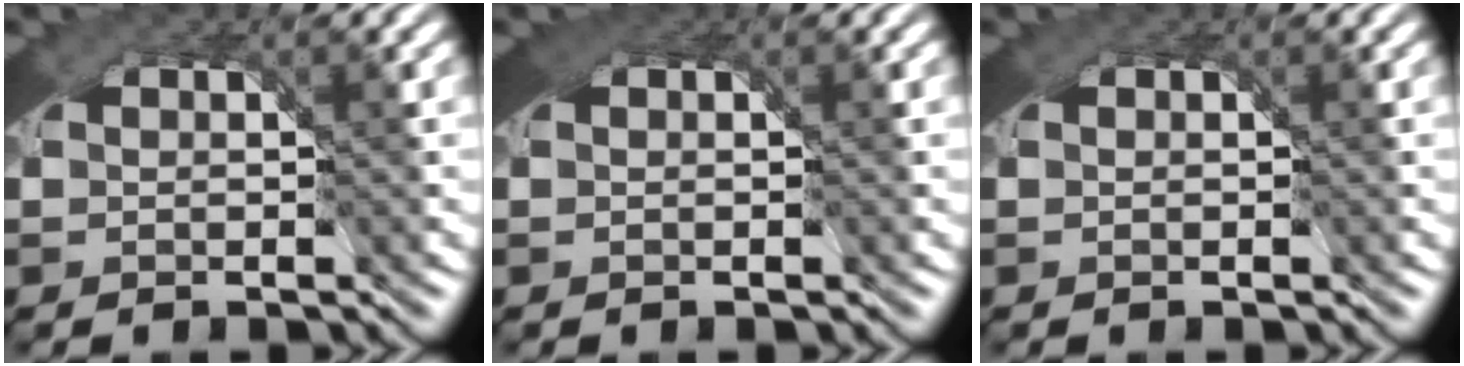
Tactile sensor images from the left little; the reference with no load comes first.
{"total": 1.3, "force": [0.7, 0.8, 0.7], "torque": [-0.014, -0.002, 0.010]}
{"total": 0.0}